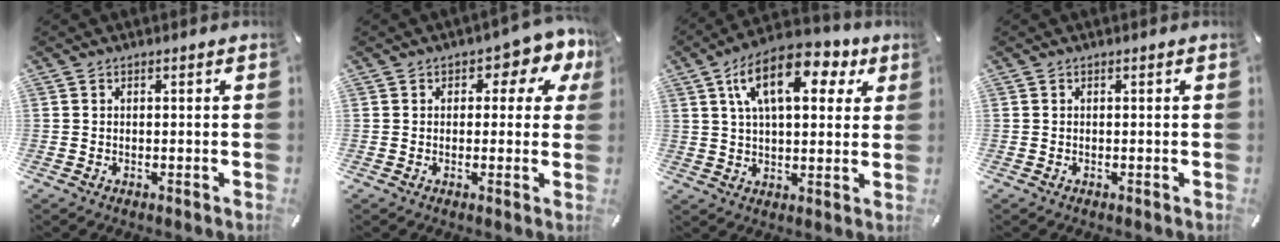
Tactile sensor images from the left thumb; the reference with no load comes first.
{"total": 5.2, "force": [1.8, 3.2, 3.7], "torque": [-0.039, -0.004, 0.023]}
{"total": 15.5, "force": [6.6, 7.9, 11.6], "torque": [-0.180, -0.008, 0.108]}
{"total": 0.0}